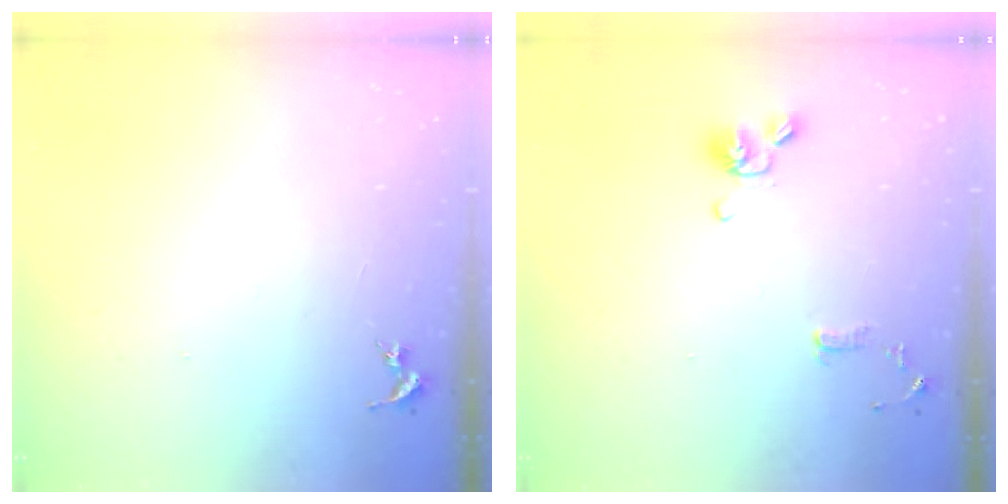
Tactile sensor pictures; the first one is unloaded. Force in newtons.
{"total": 10.8, "press": 10.6, "slide": 1.9}